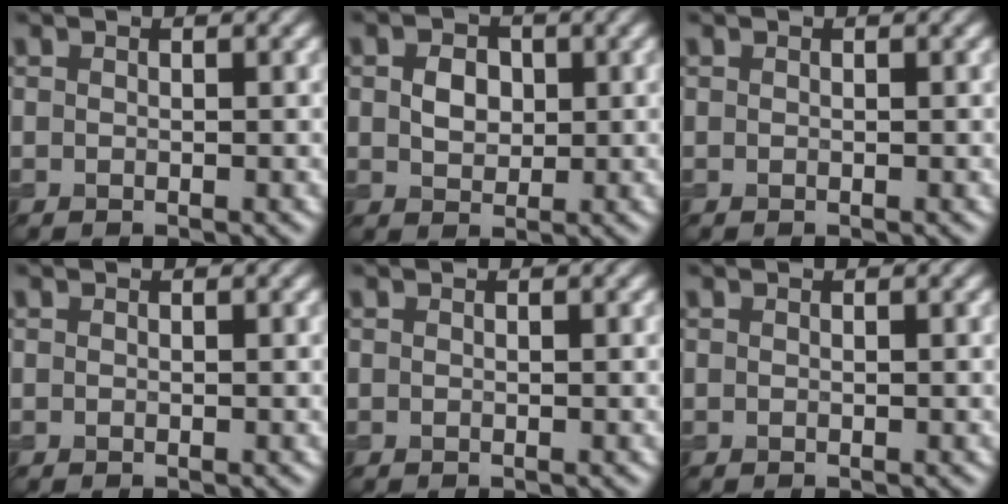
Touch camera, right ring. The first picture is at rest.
{"total": 2.5, "force": [0.4, 2.0, 1.5], "torque": [-0.032, 0.000, 0.007]}
{"total": 0.0}
{"total": 0.0}
{"total": 0.0}
{"total": 0.0}